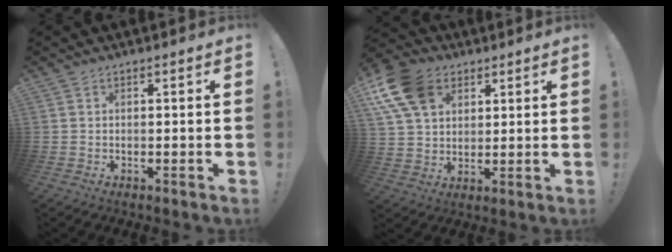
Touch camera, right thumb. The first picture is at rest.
{"total": 15.6, "force": [6.7, 11.1, 8.6], "torque": [-0.171, -0.025, 0.130]}